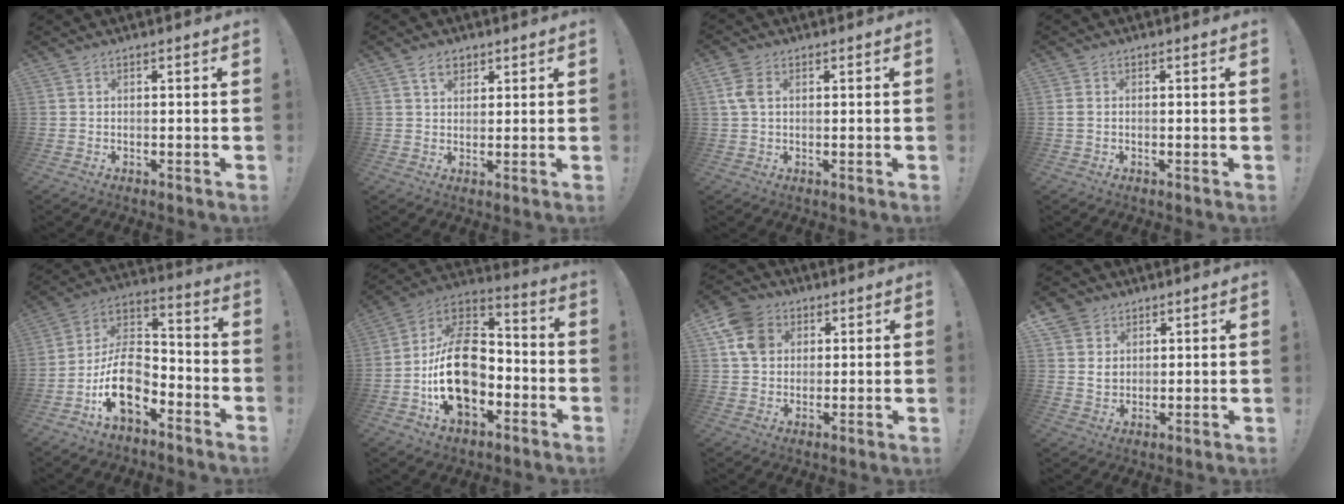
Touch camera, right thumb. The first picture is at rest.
{"total": 4.4, "force": [2.6, 2.9, 2.1], "torque": [-0.034, -0.002, 0.048]}
{"total": 4.9, "force": [1.4, 3.1, 3.5], "torque": [-0.072, 0.005, 0.026]}
{"total": 1.2, "force": [0.0, 0.9, 0.8], "torque": [-0.022, 0.007, 0.003]}
{"total": 12.4, "force": [-6.8, 7.2, 7.5], "torque": [-0.137, 0.046, -0.117]}
{"total": 22.4, "force": [-5.2, 15.1, 15.6], "torque": [-0.263, 0.037, -0.075]}
{"total": 10.7, "force": [3.6, 8.8, 4.8], "torque": [-0.081, -0.009, 0.072]}
{"total": 6.5, "force": [3.0, 5.6, 1.4], "torque": [-0.029, -0.013, 0.061]}